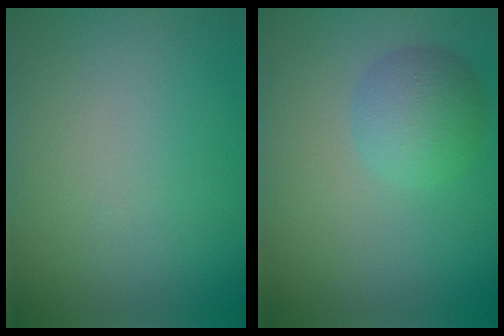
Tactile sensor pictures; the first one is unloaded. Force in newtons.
{"total": 3.5, "press": 3.5, "slide": 0.1}